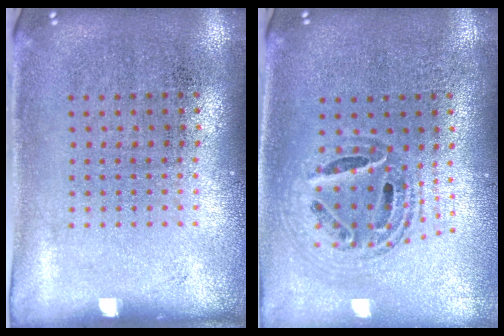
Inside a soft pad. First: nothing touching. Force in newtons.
{"total": 0.9, "press": 0.9, "slide": 0.2}